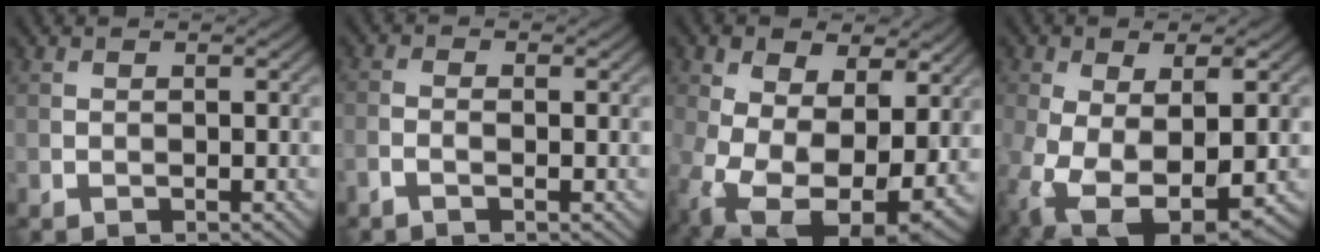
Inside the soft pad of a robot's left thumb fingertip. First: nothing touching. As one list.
[{"total": 1.7, "force": [-0.8, 0.4, 1.4], "torque": [-0.033, 0.003, -0.021]}, {"total": 15.1, "force": [-0.6, 9.9, 11.4], "torque": [-0.228, -0.053, 0.017]}, {"total": 11.5, "force": [-3.5, 6.6, 8.8], "torque": [-0.196, -0.054, -0.034]}]